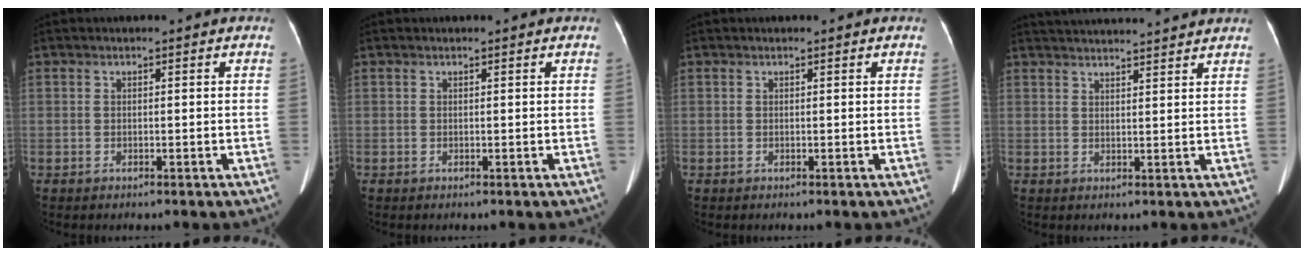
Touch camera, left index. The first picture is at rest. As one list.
[{"total": 0.0}, {"total": 0.0}, {"total": 12.6, "force": [12.0, 0.3, 4.0], "torque": [-0.070, 0.028, 0.161]}]